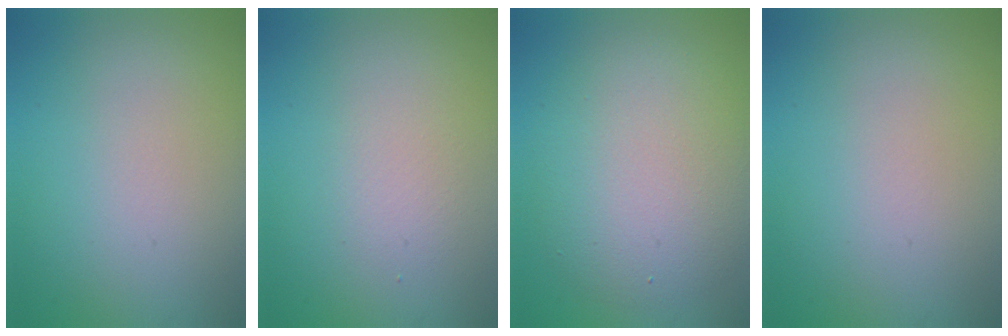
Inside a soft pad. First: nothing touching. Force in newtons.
{"total": 1.4, "press": 1.4, "slide": 0.0}
{"total": 6.7, "press": 6.7, "slide": 0.2}
{"total": 0.0}